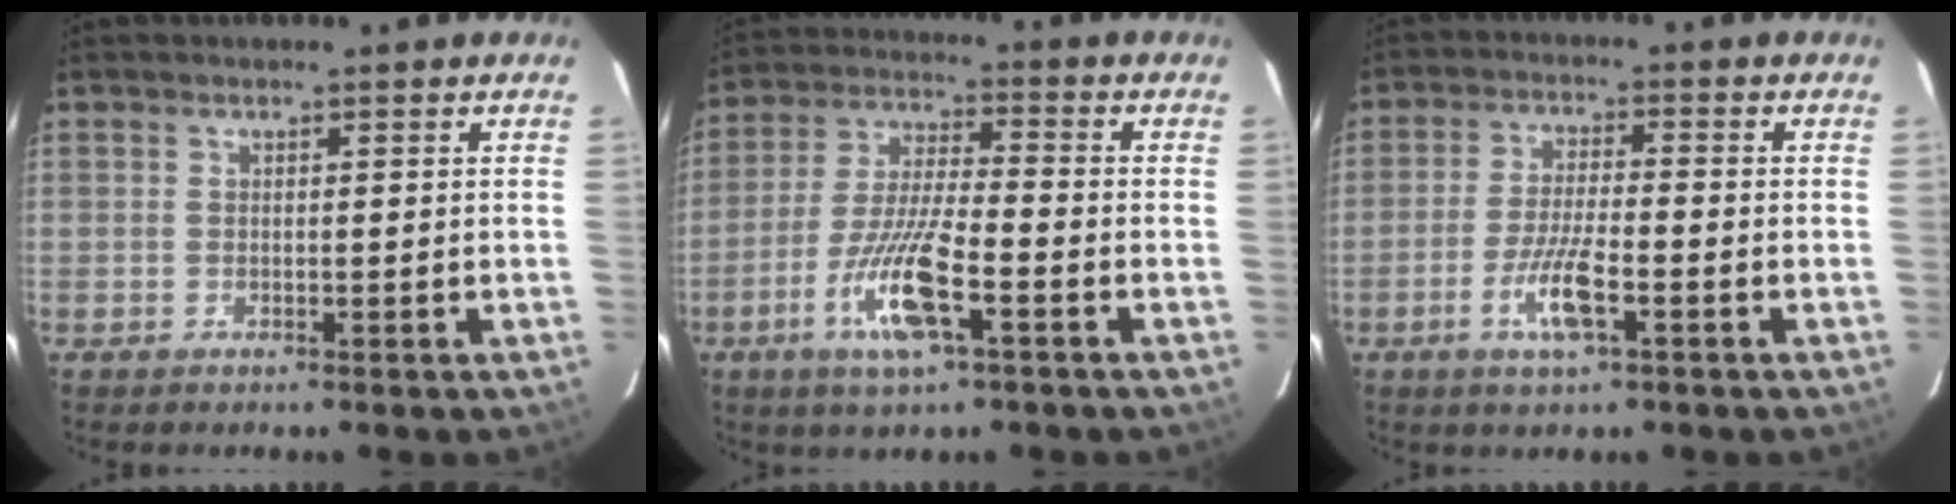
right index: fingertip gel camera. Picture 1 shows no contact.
{"total": 11.6, "force": [-4.9, 1.6, 10.4], "torque": [-0.206, -0.014, -0.092]}
{"total": 6.9, "force": [-2.9, 1.1, 6.2], "torque": [-0.122, -0.007, -0.054]}